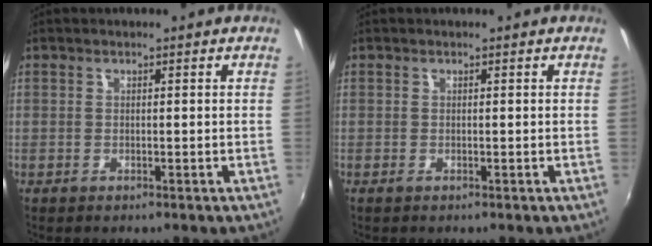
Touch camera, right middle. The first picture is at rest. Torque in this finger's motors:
{"motor_torque": [-0.43, 0.33, -0.05, 0.00]}